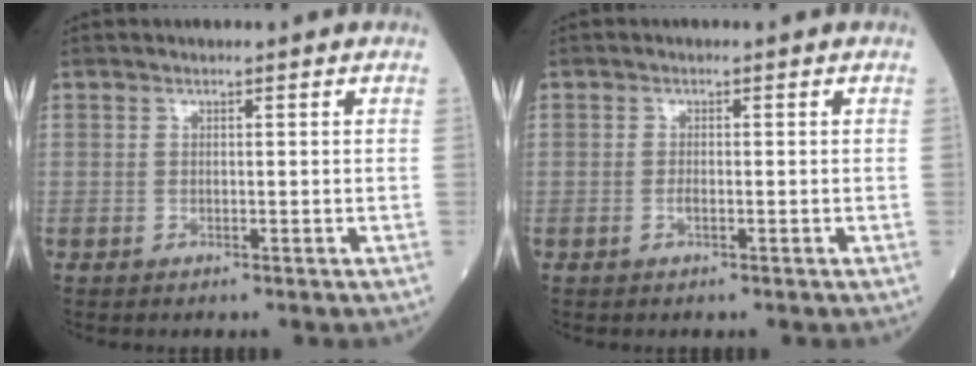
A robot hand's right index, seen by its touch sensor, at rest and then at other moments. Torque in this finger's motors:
{"motor_torque": [0.06, 0.00, 0.17, 0.04]}